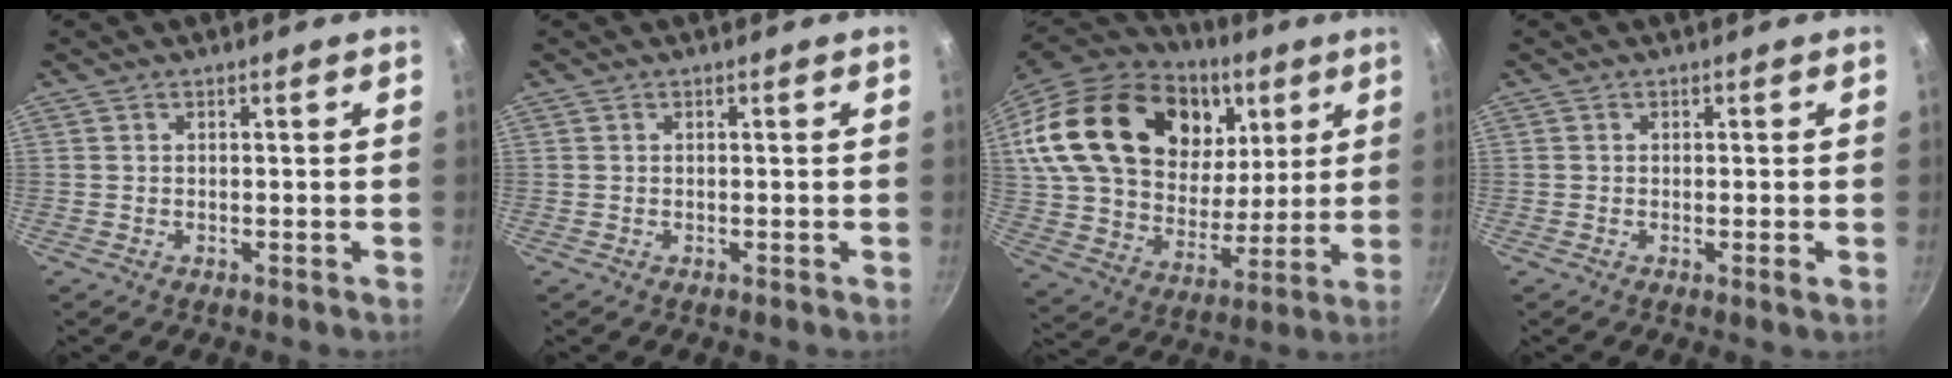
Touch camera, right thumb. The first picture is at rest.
{"total": 0.0}
{"total": 34.7, "force": [13.0, 22.6, 22.9], "torque": [-0.418, -0.015, 0.231]}
{"total": 1.1, "force": [-0.3, 0.0, 1.1], "torque": [-0.019, -0.004, -0.007]}